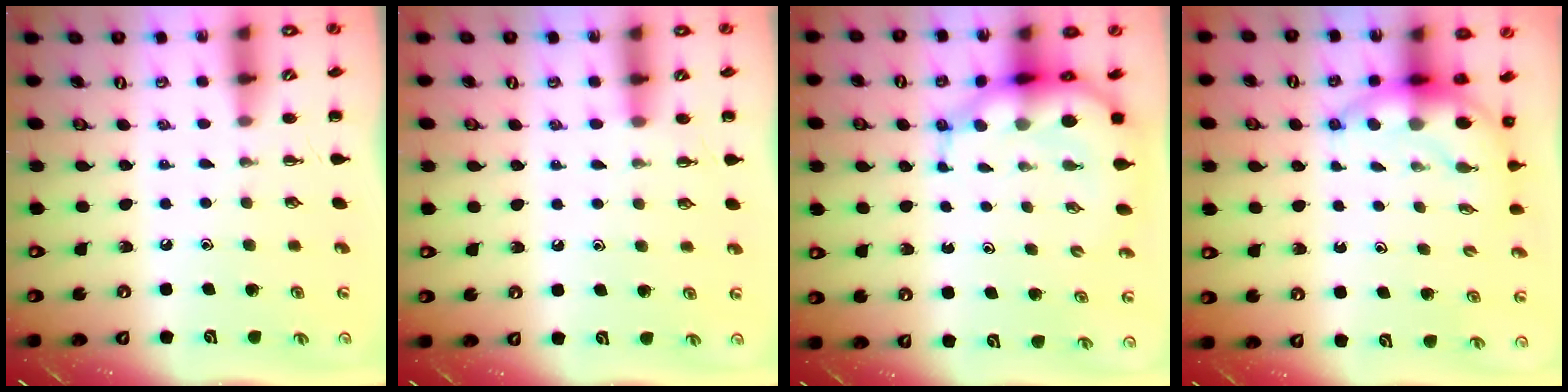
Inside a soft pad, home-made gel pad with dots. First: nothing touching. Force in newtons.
{"total": 6.3, "press": 6.0, "slide": 2.0}
{"total": 8.7, "press": 8.3, "slide": 2.4}
{"total": 6.6, "press": 6.4, "slide": 1.4}